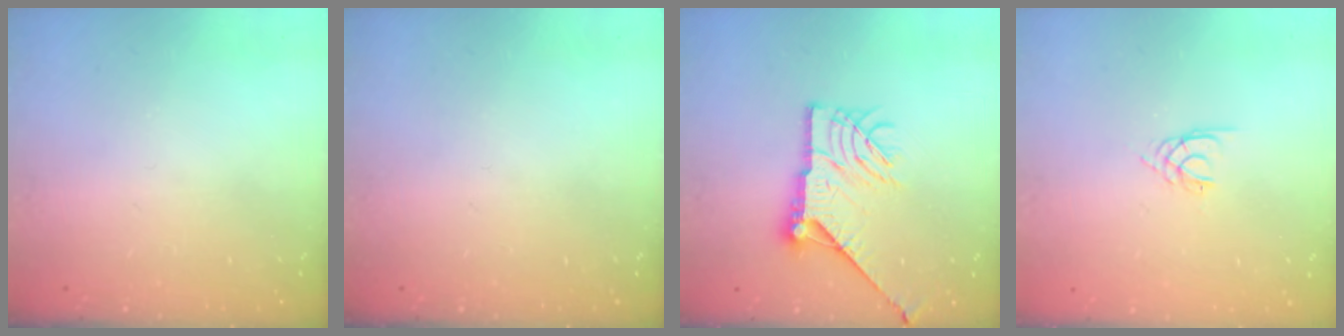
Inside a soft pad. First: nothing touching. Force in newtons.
{"total": 0.0}
{"total": 16.6, "press": 16.6, "slide": 0.7}
{"total": 1.6, "press": 1.6, "slide": 0.3}